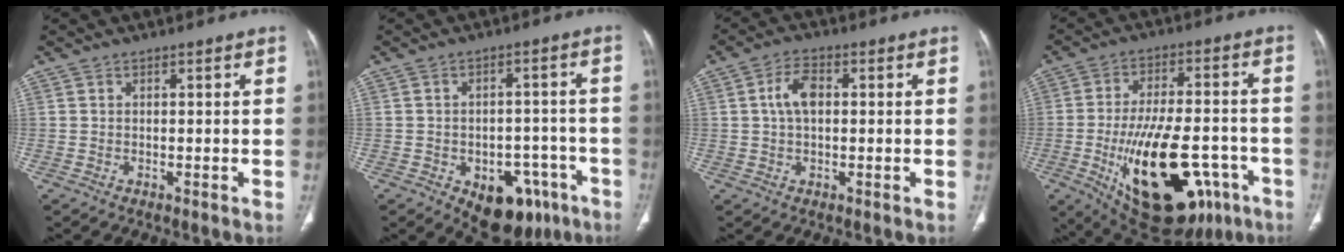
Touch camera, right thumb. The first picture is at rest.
{"total": 12.7, "force": [-6.4, 7.9, 7.5], "torque": [-0.061, 0.038, -0.078]}
{"total": 5.2, "force": [0.7, 3.0, 4.2], "torque": [-0.083, 0.011, 0.010]}
{"total": 26.0, "force": [-9.7, 12.4, 20.6], "torque": [-0.310, 0.014, -0.124]}